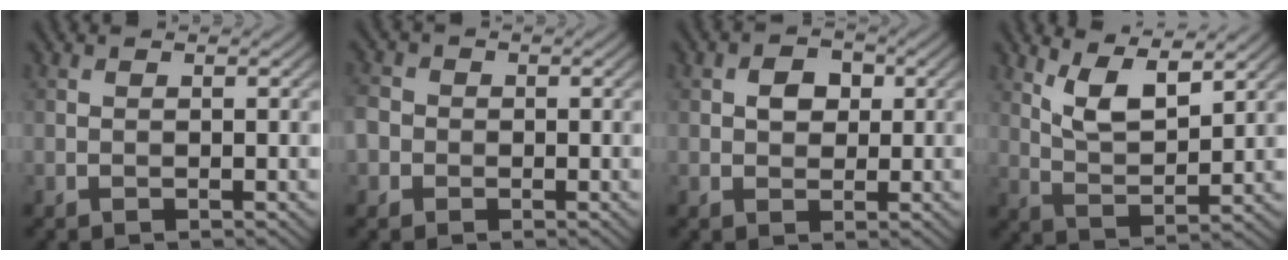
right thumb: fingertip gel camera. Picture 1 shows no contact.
{"total": 3.4, "force": [-0.8, 3.1, 1.2], "torque": [-0.033, -0.001, -0.026]}
{"total": 2.9, "force": [0.4, 2.3, 1.6], "torque": [-0.033, 0.003, 0.000]}
{"total": 6.5, "force": [4.1, 2.2, 4.6], "torque": [-0.100, -0.008, 0.084]}